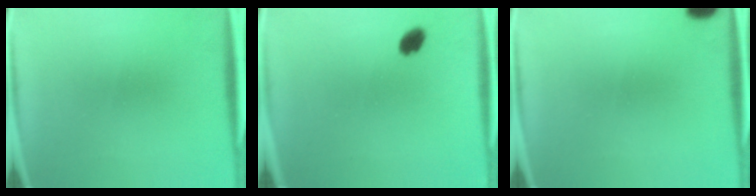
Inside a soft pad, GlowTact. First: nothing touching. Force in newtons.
{"total": 2.8}
{"total": 7.2}